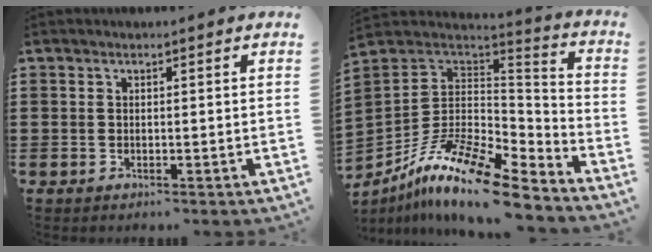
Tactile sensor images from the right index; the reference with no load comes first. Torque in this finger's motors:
{"motor_torque": [1.12, -1.02, 1.05, 0.10]}